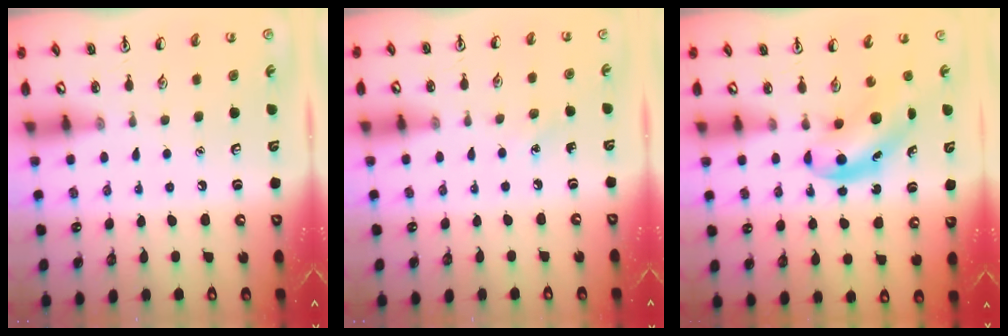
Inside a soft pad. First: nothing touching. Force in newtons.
{"total": 3.6, "press": 3.4, "slide": 1.1}
{"total": 5.5, "press": 5.5, "slide": 0.7}